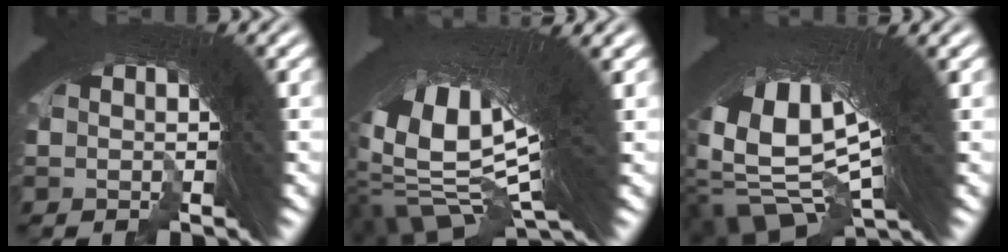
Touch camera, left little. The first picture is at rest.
{"total": 20.2, "force": [0.1, 10.2, 17.5], "torque": [-0.333, -0.037, 0.027]}
{"total": 19.1, "force": [1.3, 11.7, 15.1], "torque": [-0.315, -0.044, 0.040]}